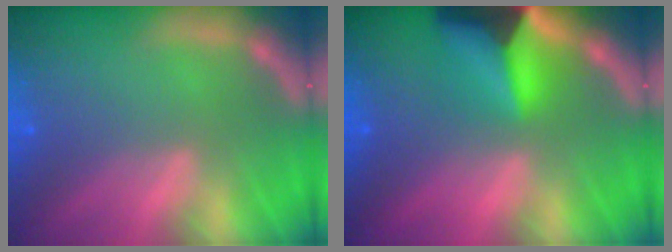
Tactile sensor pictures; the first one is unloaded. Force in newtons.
{"total": 9.0}